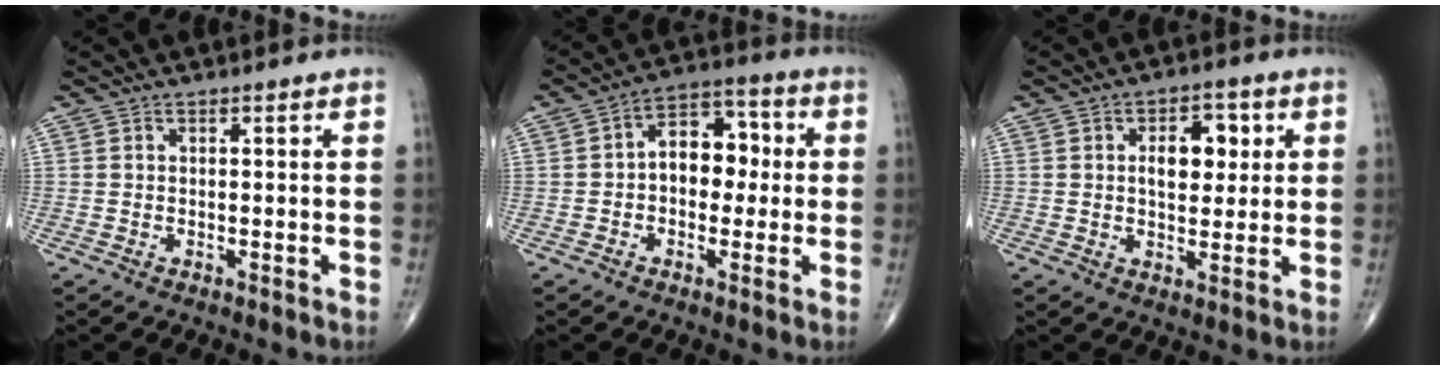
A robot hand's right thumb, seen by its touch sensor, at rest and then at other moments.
{"total": 9.4, "force": [0.0, 6.5, 6.8], "torque": [-0.067, 0.032, -0.012]}
{"total": 7.6, "force": [1.7, 4.6, 5.8], "torque": [-0.055, 0.000, 0.025]}